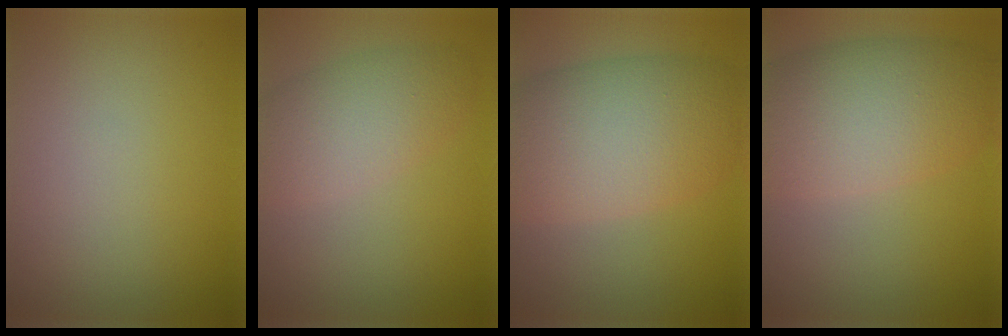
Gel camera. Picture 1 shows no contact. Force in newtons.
{"total": 4.5, "press": 4.5, "slide": 0.2}
{"total": 9.8, "press": 9.8, "slide": 0.3}
{"total": 8.5, "press": 8.5, "slide": 0.3}